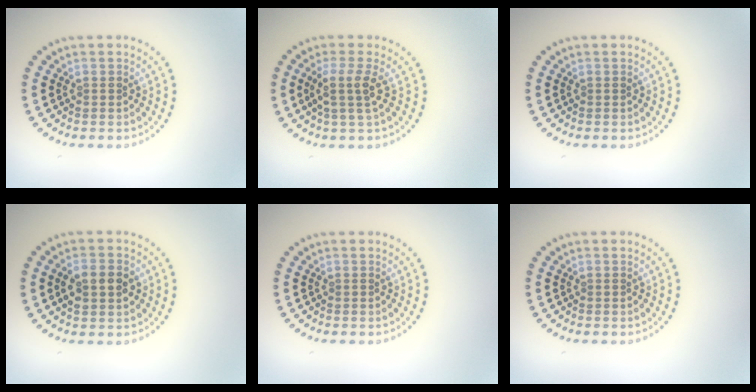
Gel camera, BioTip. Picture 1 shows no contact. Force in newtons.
{"total": 2.4, "press": 1.9, "slide": 1.5}
{"total": 0.0}
{"total": 3.7, "press": 3.7, "slide": 0.1}
{"total": 0.0}
{"total": 0.0}